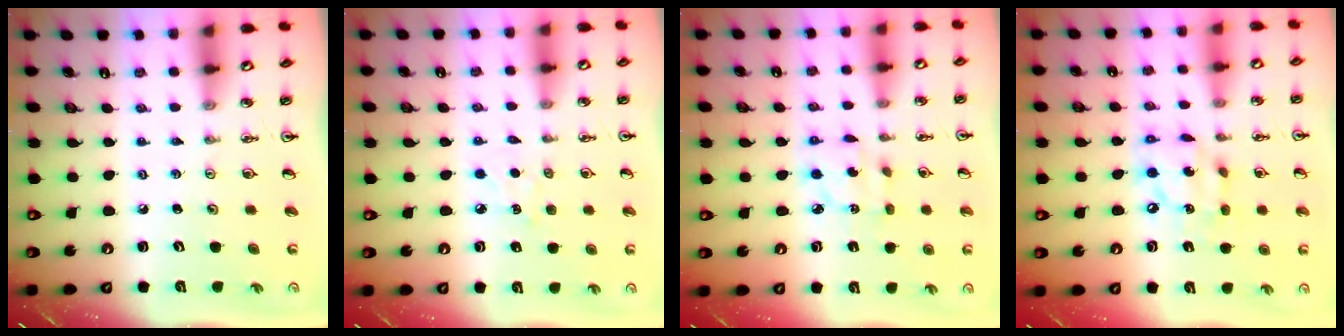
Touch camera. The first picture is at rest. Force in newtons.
{"total": 4.6, "press": 4.5, "slide": 0.6}
{"total": 4.6, "press": 4.6, "slide": 0.1}
{"total": 10.0, "press": 10.0, "slide": 1.1}